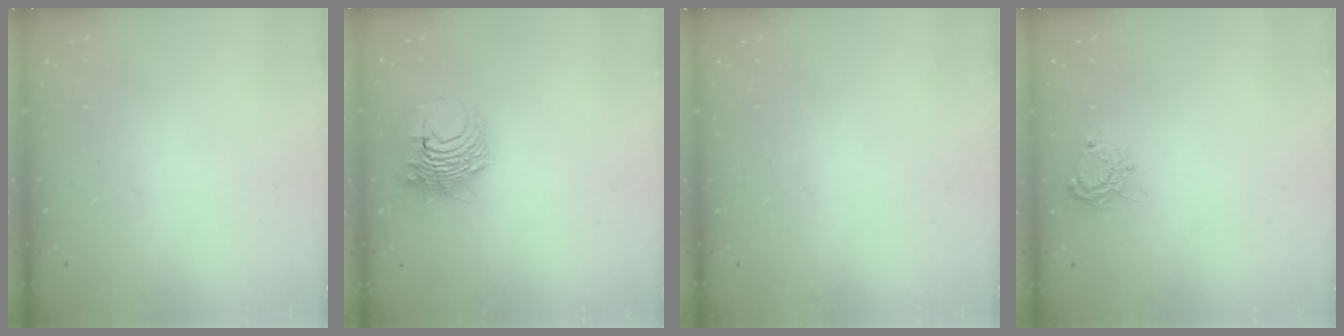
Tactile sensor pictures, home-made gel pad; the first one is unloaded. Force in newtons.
{"total": 8.4, "press": 8.3, "slide": 1.2}
{"total": 0.0}
{"total": 7.8, "press": 7.7, "slide": 0.4}